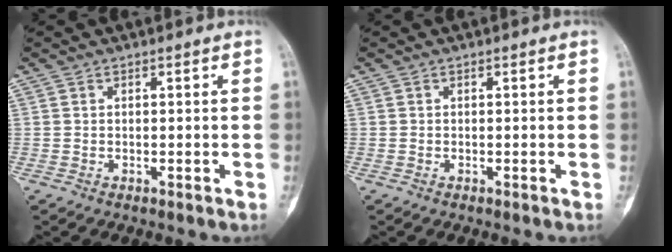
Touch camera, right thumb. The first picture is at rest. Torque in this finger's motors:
{"motor_torque": [0.14, 0.14, 0.11, -0.11, 0.01]}